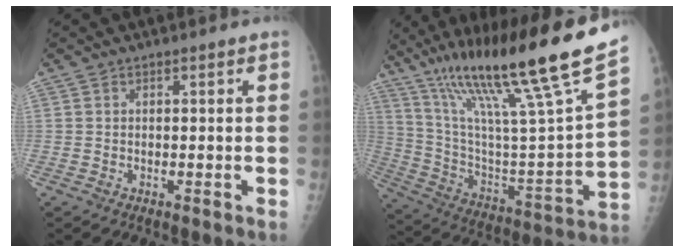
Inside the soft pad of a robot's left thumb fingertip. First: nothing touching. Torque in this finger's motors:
{"motor_torque": [0.63, 0.39, 1.54, -1.23, 0.19]}